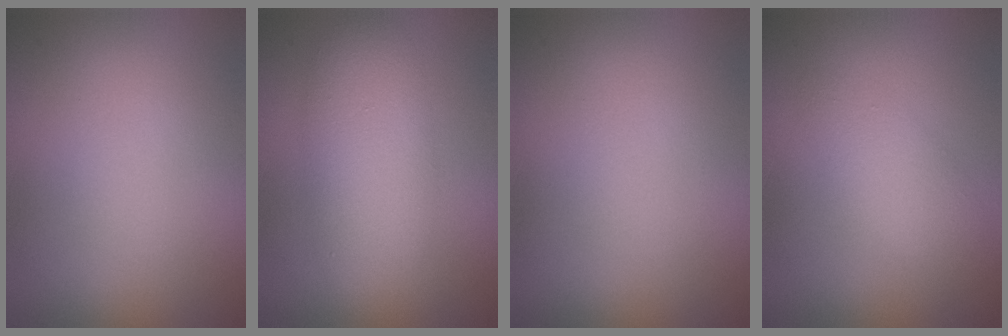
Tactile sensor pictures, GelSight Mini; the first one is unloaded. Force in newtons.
{"total": 4.9, "press": 4.9, "slide": 0.2}
{"total": 0.0}
{"total": 2.0, "press": 2.0, "slide": 0.0}